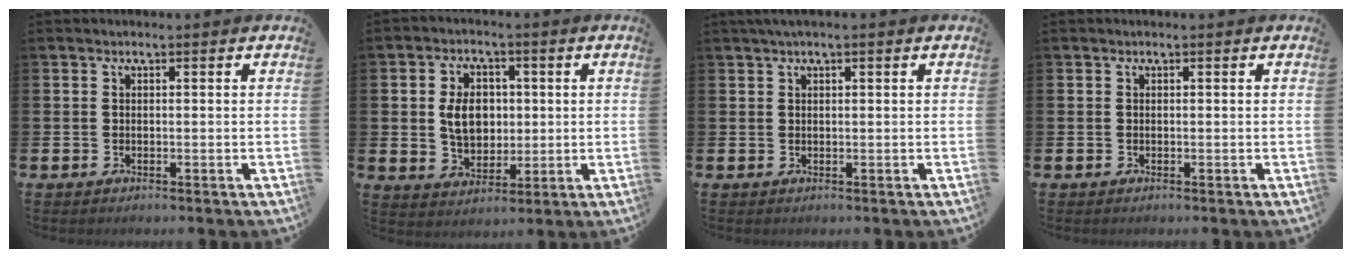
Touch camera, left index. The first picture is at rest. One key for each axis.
{"total": 6.2, "fx": 1.0, "fy": 4.6, "fz": 4.0, "tx": -0.075, "ty": 0.012, "tz": 0.013}
{"total": 1.2, "fx": 0.9, "fy": 0.0, "fz": 0.8, "tx": -0.010, "ty": 0.000, "tz": 0.014}
{"total": 0.0}